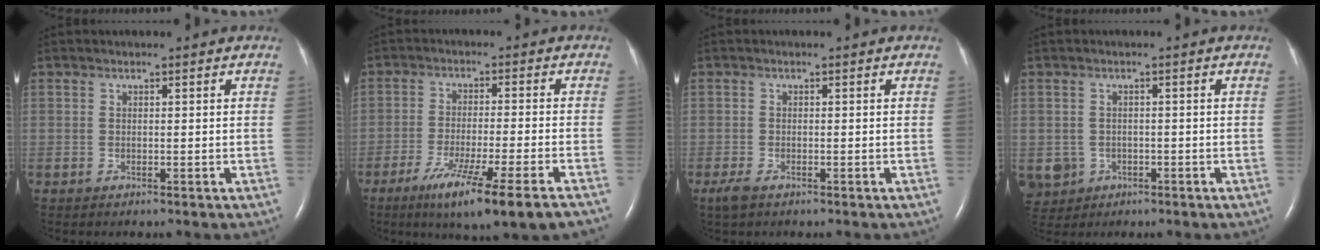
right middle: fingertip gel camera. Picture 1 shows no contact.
{"total": 13.0, "force": [-8.4, -0.5, 9.9], "torque": [-0.156, -0.036, -0.129]}
{"total": 2.2, "force": [-1.5, 0.8, 1.5], "torque": [-0.042, -0.007, -0.025]}
{"total": 4.7, "force": [-1.7, 4.3, 0.9], "torque": [-0.028, 0.001, -0.021]}